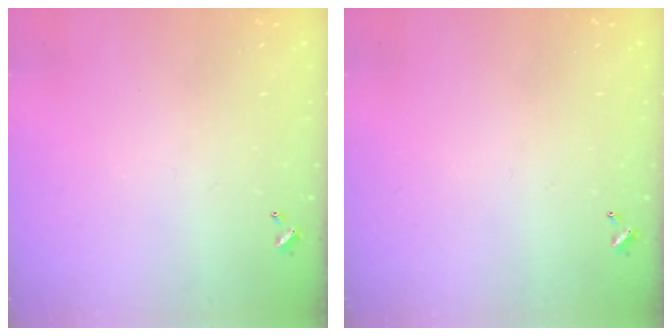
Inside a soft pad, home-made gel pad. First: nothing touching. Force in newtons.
{"total": 0.0}